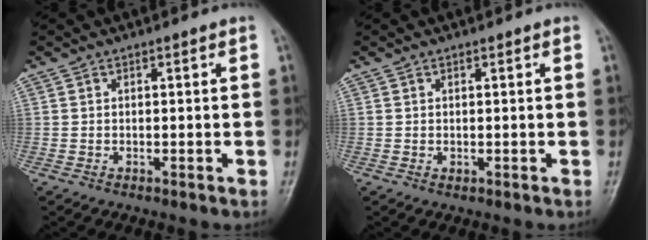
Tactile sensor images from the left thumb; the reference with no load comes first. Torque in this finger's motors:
{"motor_torque": [-0.13, 0.00, -0.26, 0.14, 0.00]}